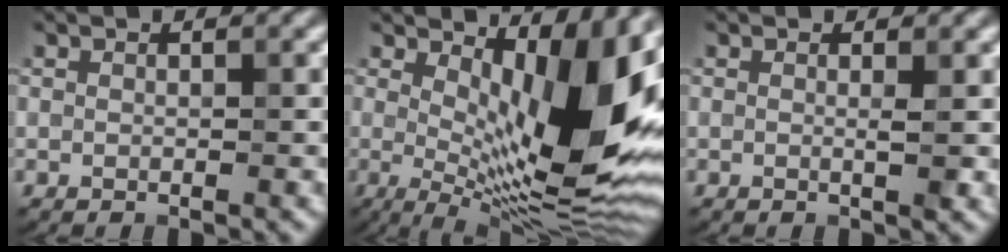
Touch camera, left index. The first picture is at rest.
{"total": 13.0, "force": [2.2, 4.4, 12.1], "torque": [-0.166, -0.014, 0.034]}
{"total": 1.2, "force": [0.1, 0.1, 1.2], "torque": [-0.017, -0.002, -0.003]}